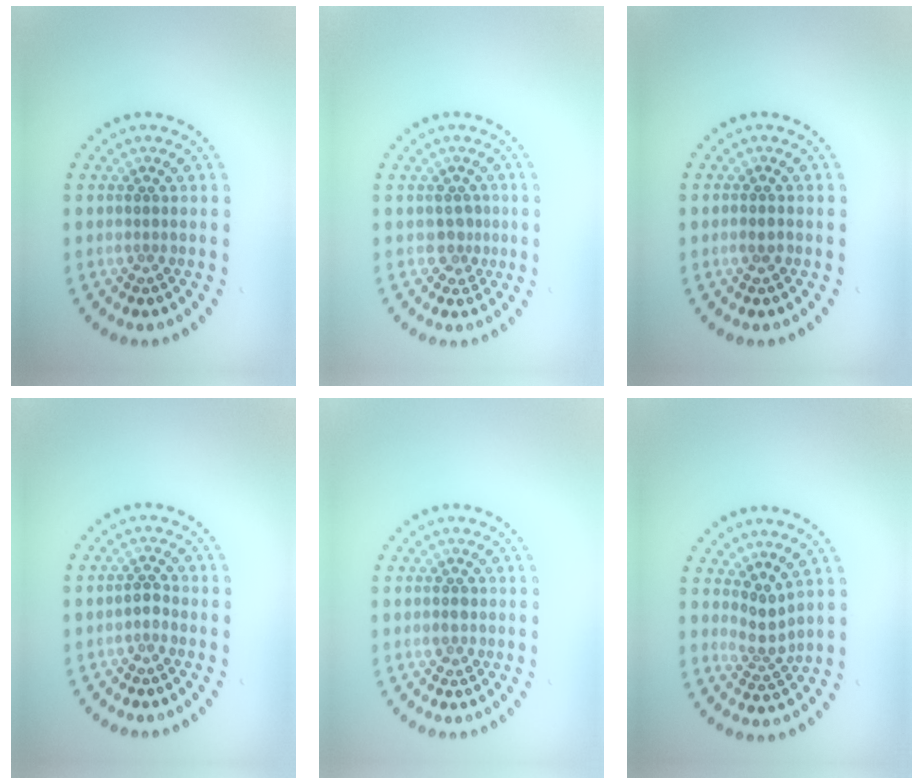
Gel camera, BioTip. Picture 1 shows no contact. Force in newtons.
{"total": 1.5, "press": 1.3, "slide": 0.7}
{"total": 1.0, "press": 1.0, "slide": 0.1}
{"total": 0.8, "press": 0.7, "slide": 0.4}
{"total": 1.1, "press": 1.0, "slide": 0.2}
{"total": 2.2, "press": 1.4, "slide": 1.7}